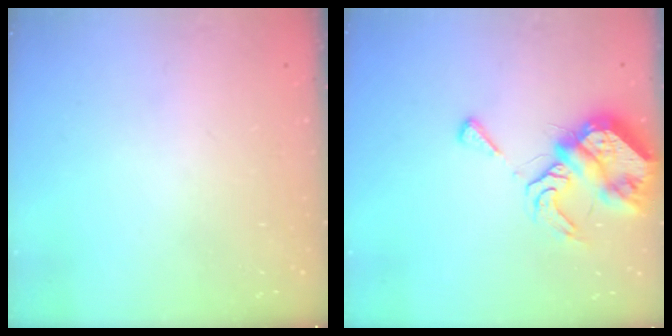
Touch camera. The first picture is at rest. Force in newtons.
{"total": 11.0, "press": 10.9, "slide": 1.2}